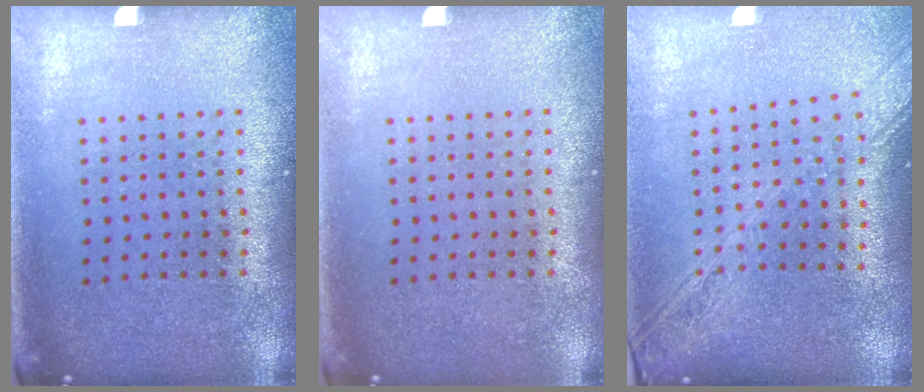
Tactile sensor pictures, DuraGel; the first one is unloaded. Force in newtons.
{"total": 0.0}
{"total": 2.2, "press": 1.9, "slide": 1.2}